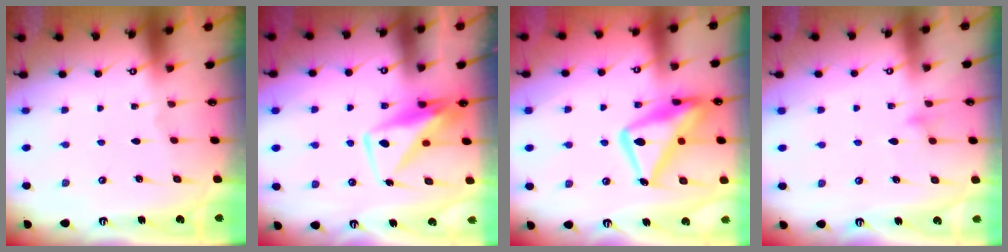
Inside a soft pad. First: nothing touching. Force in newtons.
{"total": 10.2, "press": 10.1, "slide": 0.9}
{"total": 20.1, "press": 20.0, "slide": 1.6}
{"total": 10.8, "press": 10.7, "slide": 0.5}